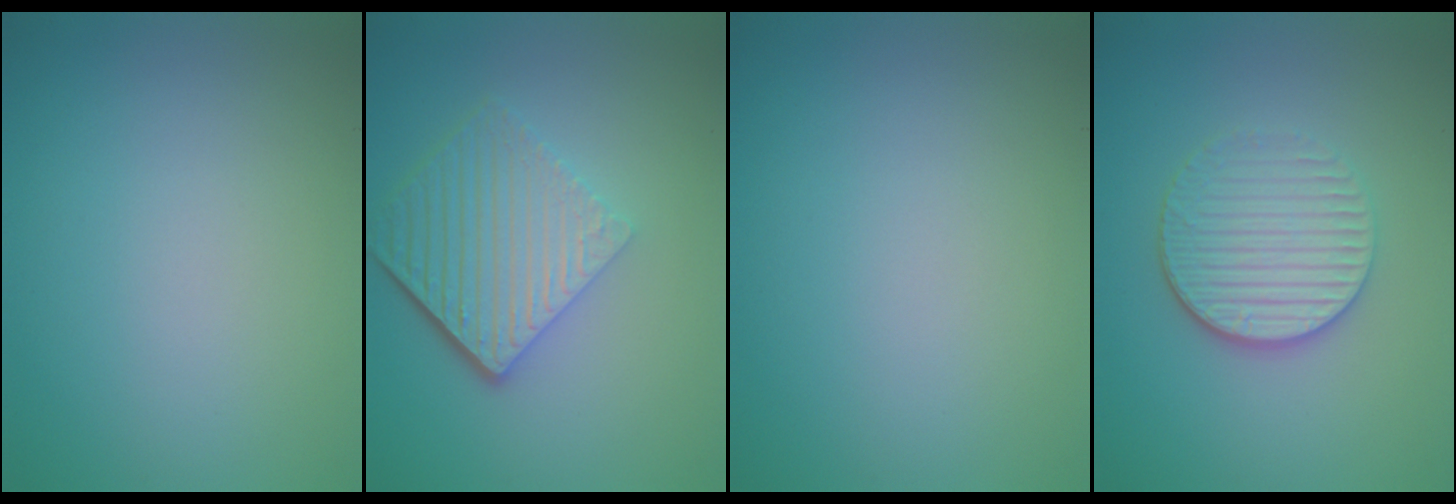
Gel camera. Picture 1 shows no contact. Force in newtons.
{"total": 6.5, "press": 4.3, "slide": 4.9}
{"total": 0.0}
{"total": 4.3, "press": 3.5, "slide": 2.5}